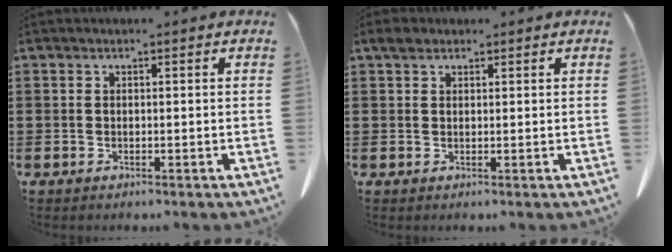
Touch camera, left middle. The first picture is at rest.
{"total": 1.8, "force": [1.2, 1.0, 0.8], "torque": [-0.020, 0.006, 0.024]}